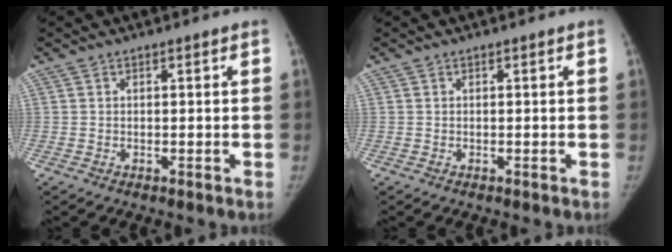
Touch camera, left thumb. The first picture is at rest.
{"total": 0.0}